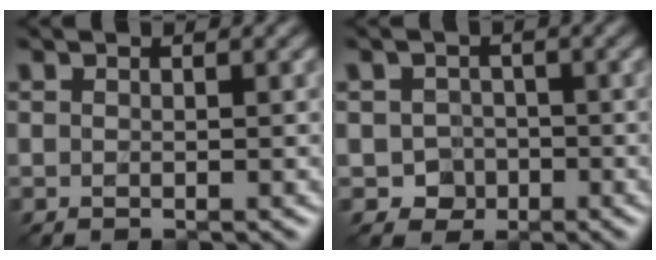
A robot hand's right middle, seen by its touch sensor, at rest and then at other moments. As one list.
[{"total": 2.3, "force": [-0.8, 2.1, 0.5], "torque": [-0.001, -0.001, -0.013]}]